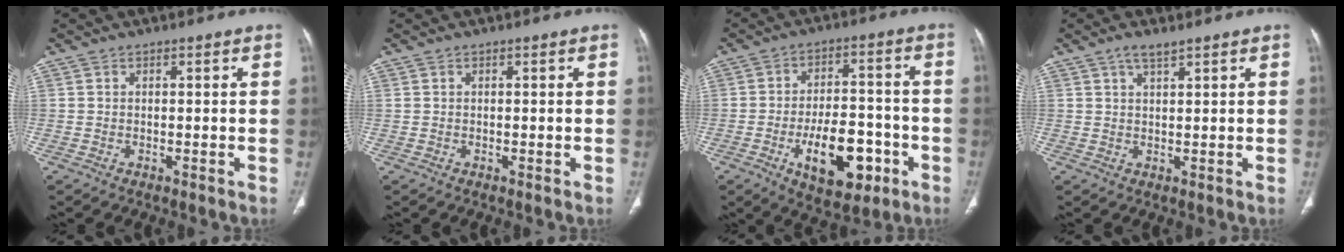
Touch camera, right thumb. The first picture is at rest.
{"total": 0.0}
{"total": 13.2, "force": [-5.0, 6.8, 10.1], "torque": [-0.128, 0.024, -0.072]}
{"total": 2.5, "force": [1.7, 0.5, 1.7], "torque": [-0.035, -0.004, 0.034]}